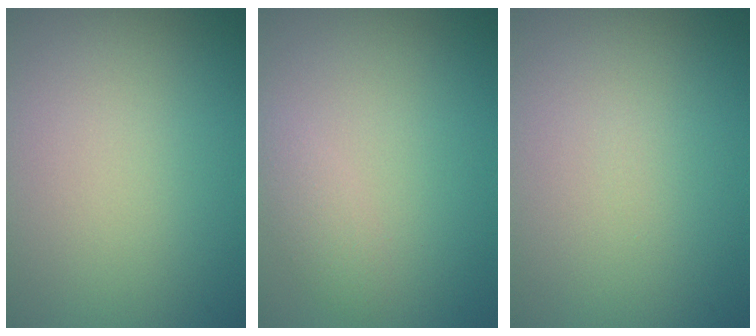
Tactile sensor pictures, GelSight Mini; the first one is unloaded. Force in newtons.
{"total": 1.4, "press": 1.4, "slide": 0.1}
{"total": 0.0}